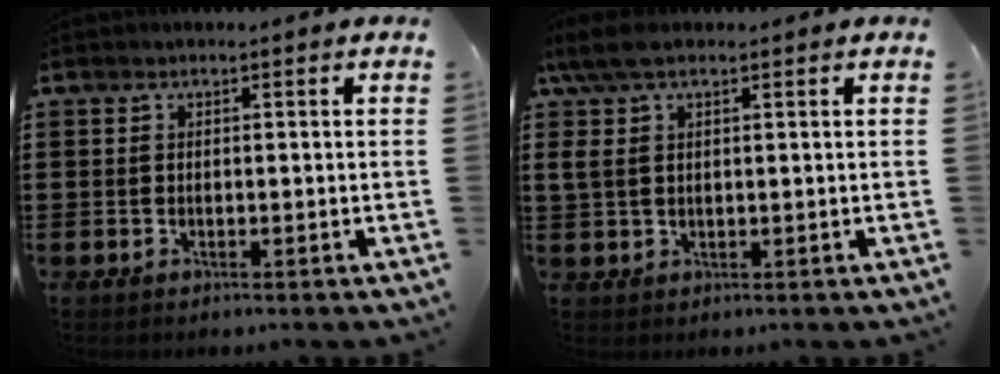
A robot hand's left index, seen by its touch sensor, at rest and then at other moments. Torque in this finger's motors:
{"motor_torque": [1.03, -1.11, 0.51, 0.18]}